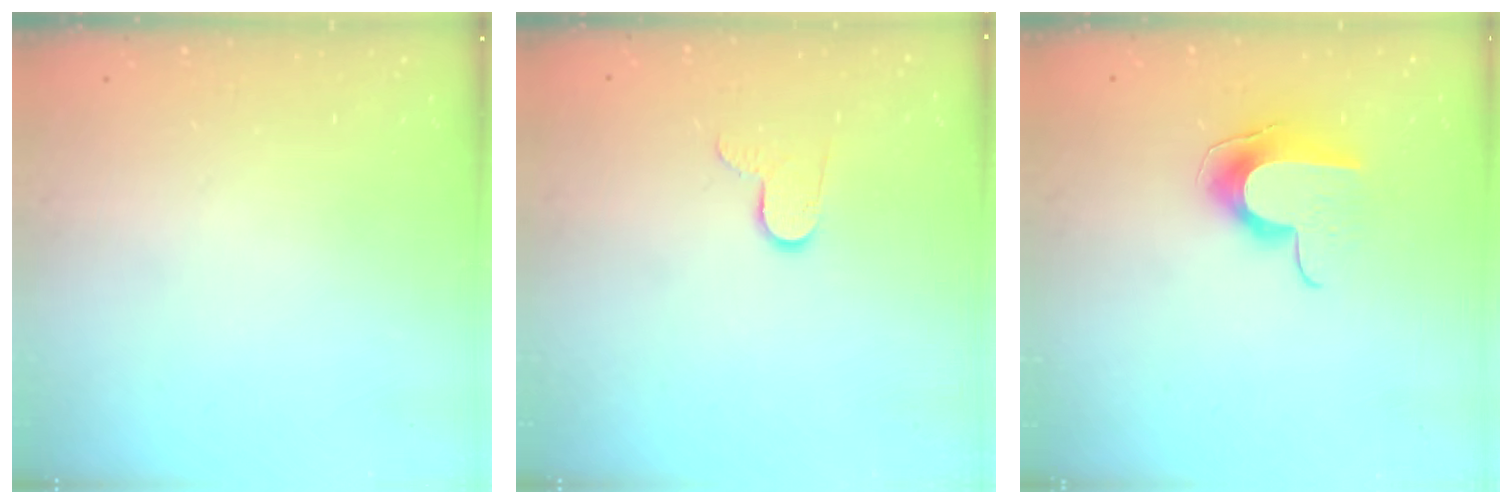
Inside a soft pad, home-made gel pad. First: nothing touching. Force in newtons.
{"total": 6.3, "press": 6.3, "slide": 0.2}
{"total": 10.3, "press": 10.3, "slide": 0.7}